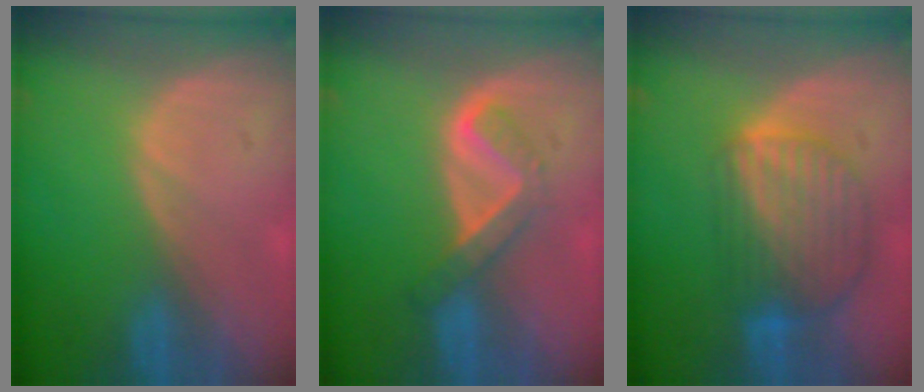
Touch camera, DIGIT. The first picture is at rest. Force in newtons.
{"total": 5.4, "press": 4.7, "slide": 2.6}
{"total": 9.0, "press": 7.7, "slide": 4.6}